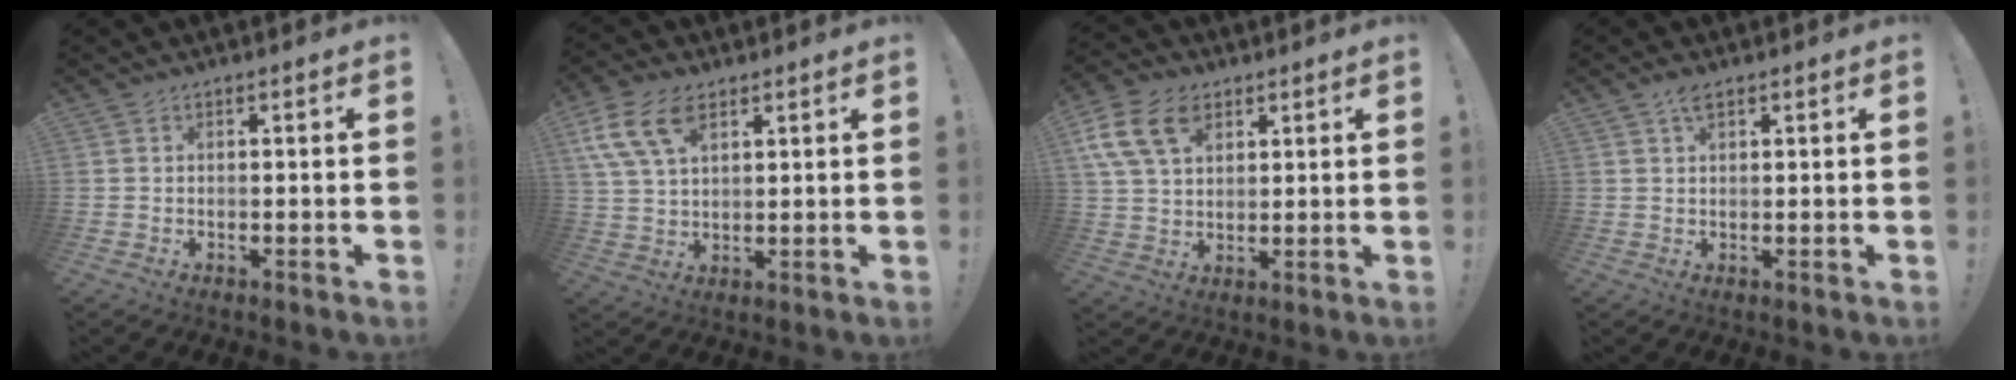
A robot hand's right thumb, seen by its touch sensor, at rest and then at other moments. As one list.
[{"total": 11.7, "force": [5.8, 6.8, 7.6], "torque": [-0.153, -0.012, 0.111]}, {"total": 13.4, "force": [6.0, 9.1, 7.7], "torque": [-0.150, -0.016, 0.118]}, {"total": 2.8, "force": [1.7, 1.3, 1.8], "torque": [-0.030, -0.001, 0.029]}]